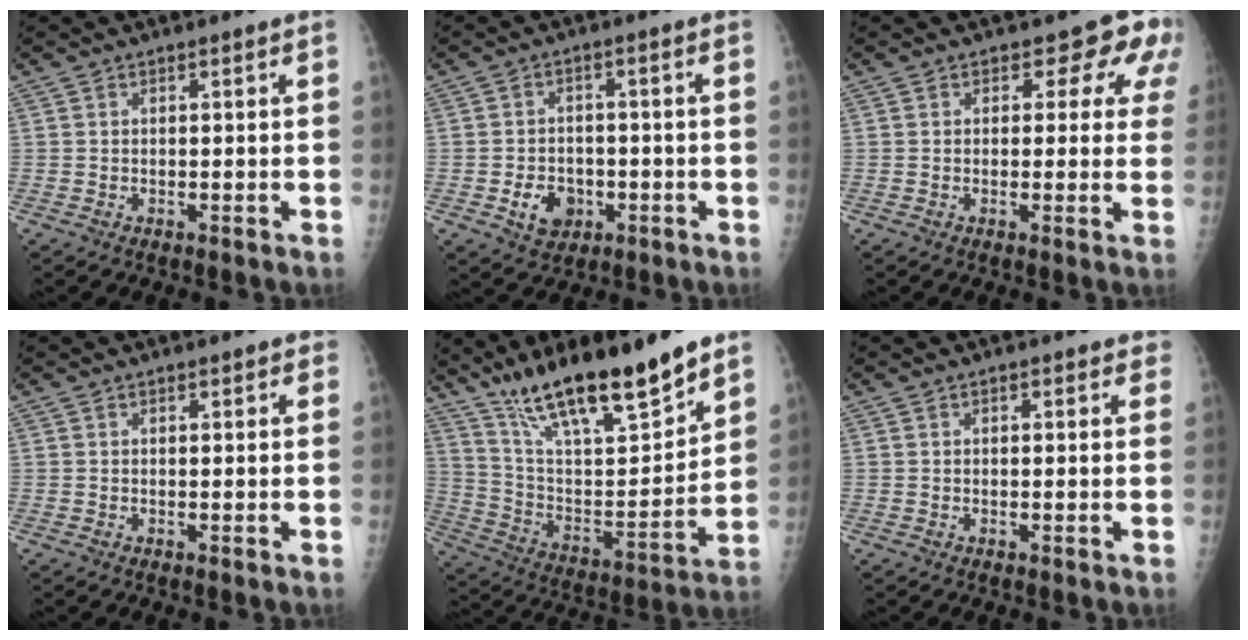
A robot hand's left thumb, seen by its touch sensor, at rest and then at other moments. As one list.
[{"total": 6.2, "force": [-2.2, 4.8, 3.2], "torque": [-0.033, 0.013, -0.031]}, {"total": 7.0, "force": [3.2, 4.7, 4.2], "torque": [-0.001, -0.007, 0.022]}, {"total": 1.1, "force": [0.7, 0.5, 0.6], "torque": [-0.002, -0.002, 0.007]}, {"total": 23.3, "force": [17.0, 5.3, 15.1], "torque": [-0.230, -0.073, 0.303]}, {"total": 1.7, "force": [1.1, 1.0, 0.9], "torque": [0.004, -0.002, 0.008]}]